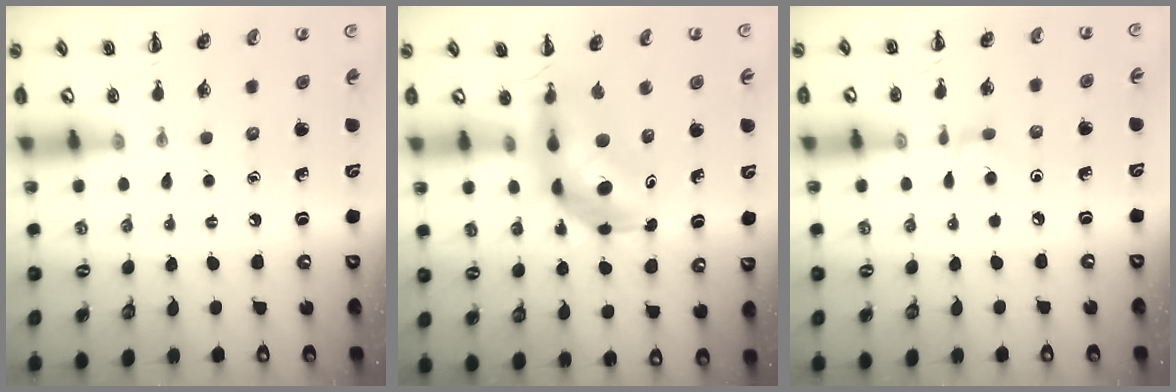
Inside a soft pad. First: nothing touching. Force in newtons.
{"total": 6.5, "press": 6.2, "slide": 1.8}
{"total": 3.9, "press": 3.7, "slide": 1.2}